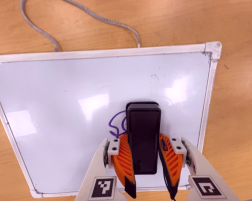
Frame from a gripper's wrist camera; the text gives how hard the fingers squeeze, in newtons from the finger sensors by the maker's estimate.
{"total": 16.1, "left": 16.4, "right": 15.8}